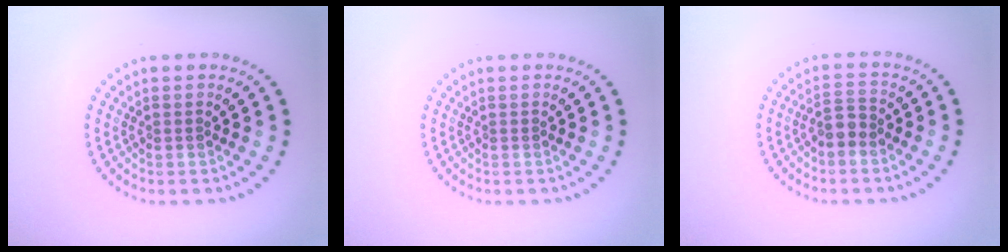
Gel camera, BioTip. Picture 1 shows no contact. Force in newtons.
{"total": 0.0}
{"total": 2.0, "press": 1.8, "slide": 0.9}